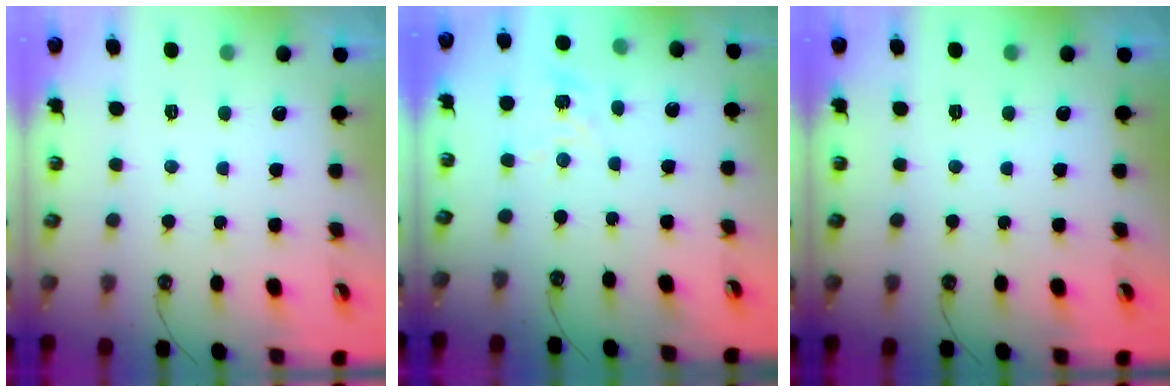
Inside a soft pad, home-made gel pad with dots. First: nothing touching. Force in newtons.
{"total": 2.9, "press": 2.8, "slide": 0.3}
{"total": 0.0}